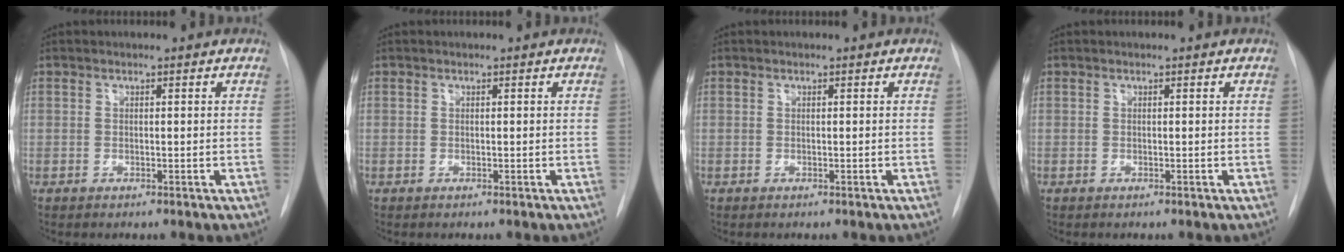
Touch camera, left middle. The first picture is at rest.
{"total": 0.0}
{"total": 0.0}
{"total": 0.0}